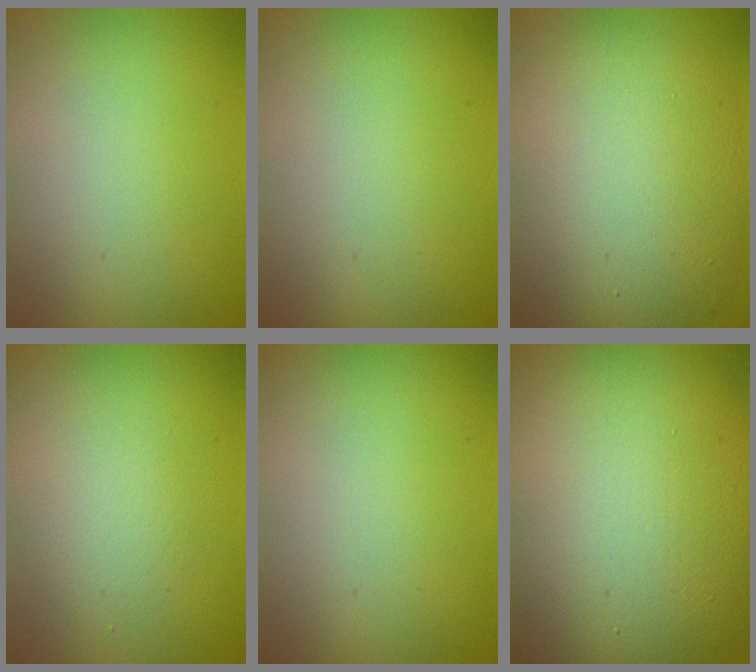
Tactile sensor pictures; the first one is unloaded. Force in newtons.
{"total": 0.0}
{"total": 11.1, "press": 11.1, "slide": 0.8}
{"total": 2.1, "press": 2.1, "slide": 0.2}
{"total": 0.0}
{"total": 18.0, "press": 18.0, "slide": 0.9}